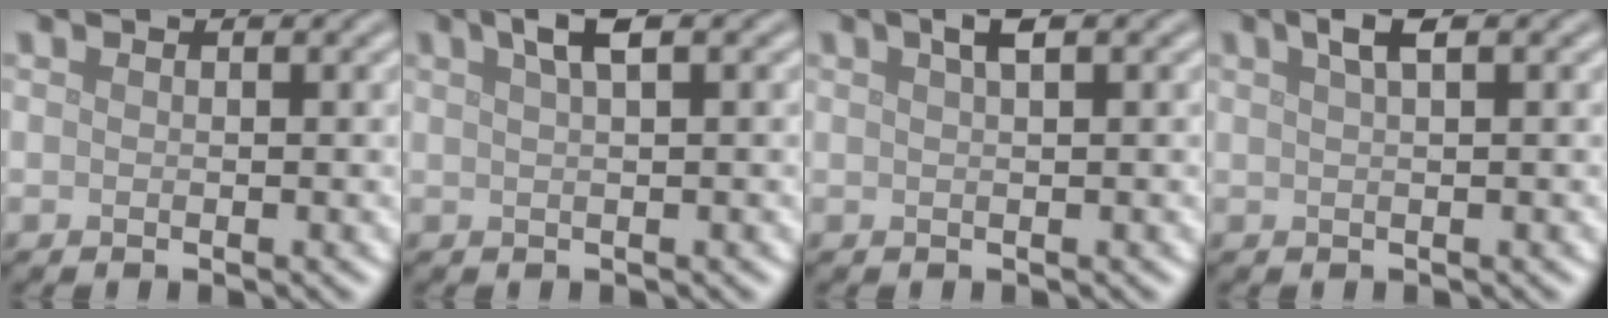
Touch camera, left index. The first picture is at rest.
{"total": 2.6, "force": [1.4, 0.6, 2.1], "torque": [-0.028, 0.007, 0.022]}
{"total": 1.8, "force": [0.9, 0.4, 1.5], "torque": [-0.021, 0.007, 0.014]}
{"total": 2.2, "force": [1.2, 0.6, 1.8], "torque": [-0.023, 0.007, 0.017]}